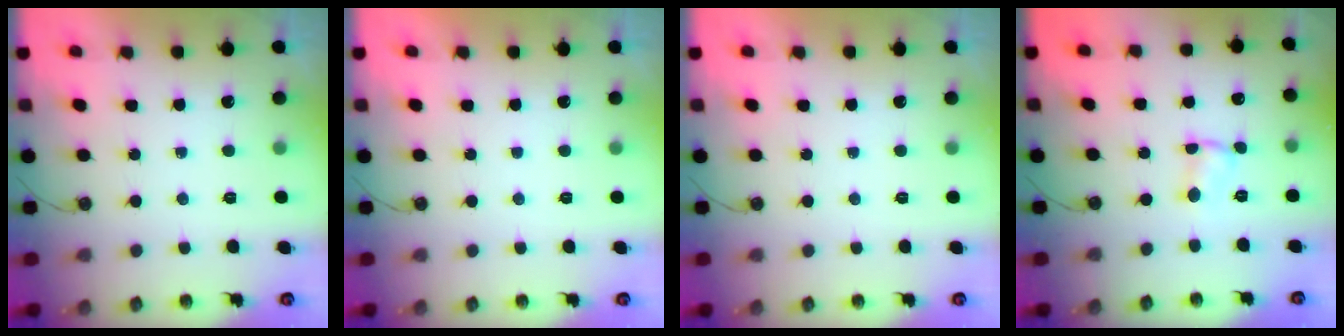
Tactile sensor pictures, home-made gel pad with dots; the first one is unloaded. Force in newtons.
{"total": 0.0}
{"total": 0.0}
{"total": 1.8, "press": 1.8, "slide": 0.1}